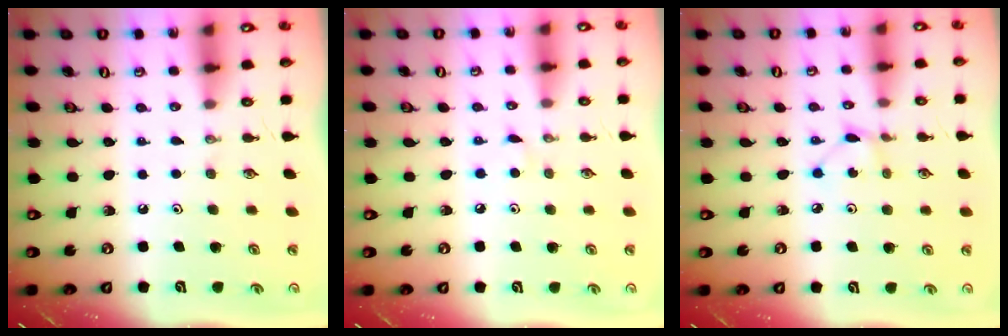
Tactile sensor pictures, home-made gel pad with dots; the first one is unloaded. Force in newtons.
{"total": 2.7, "press": 2.7, "slide": 0.4}
{"total": 1.9, "press": 1.9, "slide": 0.1}